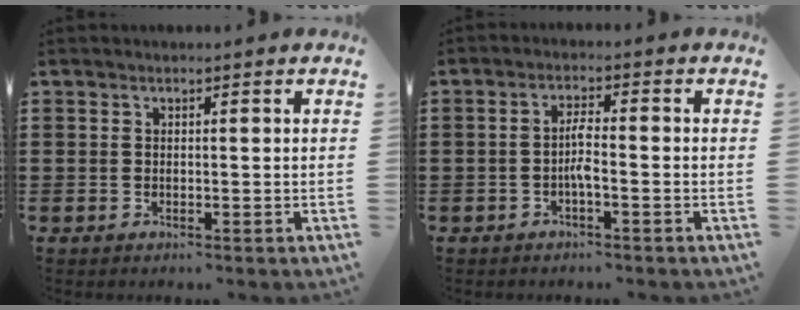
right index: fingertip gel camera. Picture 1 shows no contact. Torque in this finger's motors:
{"motor_torque": [0.78, -0.58, 0.19, 0.09]}